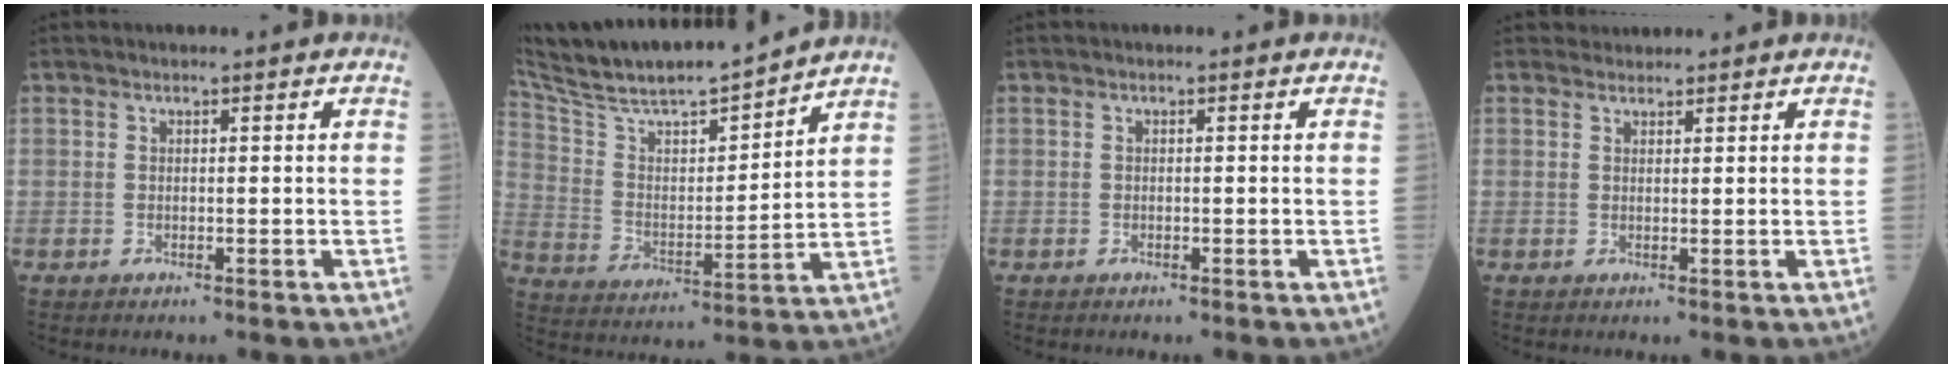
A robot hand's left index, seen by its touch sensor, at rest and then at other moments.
{"total": 18.9, "force": [16.9, 1.3, 8.4], "torque": [-0.159, 0.008, 0.292]}
{"total": 0.0}
{"total": 1.3, "force": [1.2, 0.2, -0.5], "torque": [0.002, 0.006, 0.021]}